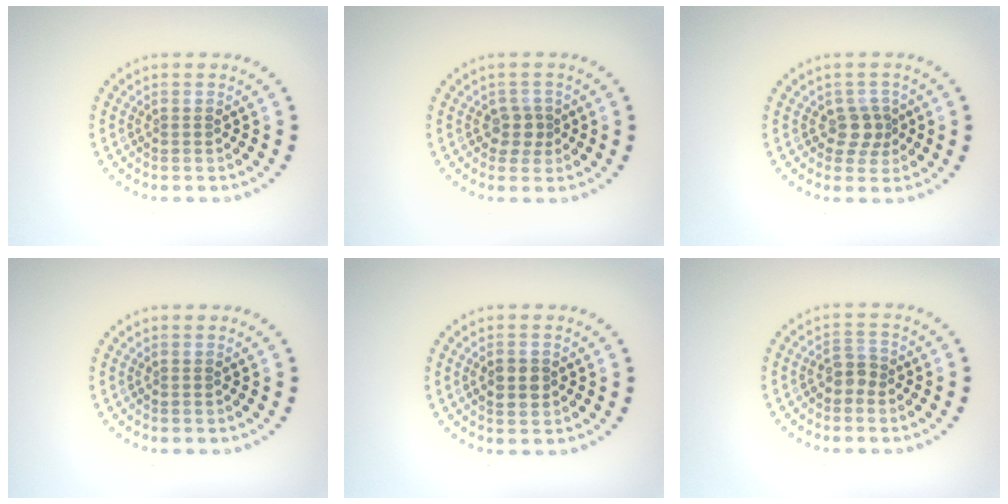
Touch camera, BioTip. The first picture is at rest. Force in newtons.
{"total": 1.7, "press": 1.4, "slide": 1.0}
{"total": 2.1, "press": 1.7, "slide": 1.3}
{"total": 0.0}
{"total": 2.7, "press": 2.7, "slide": 0.2}
{"total": 1.7, "press": 1.5, "slide": 0.8}